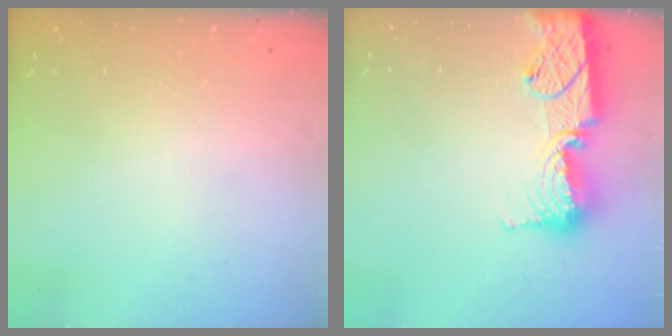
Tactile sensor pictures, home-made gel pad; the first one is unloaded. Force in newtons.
{"total": 16.0, "press": 15.9, "slide": 1.4}